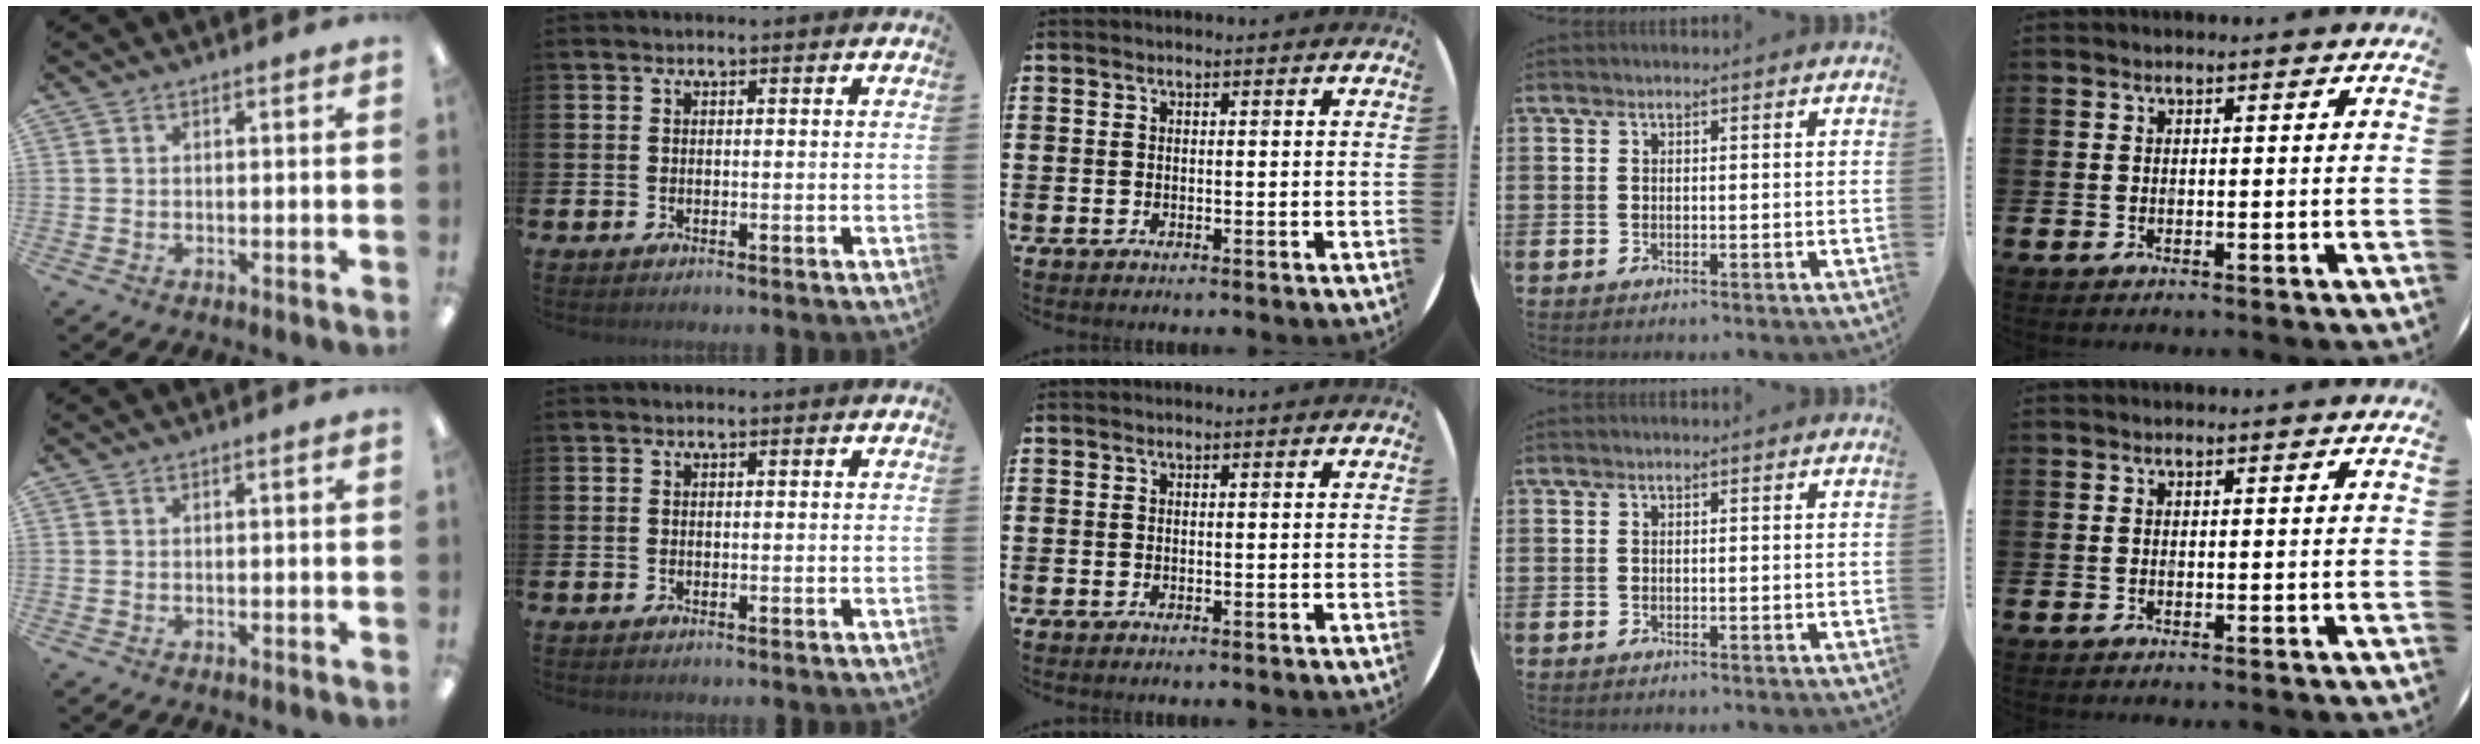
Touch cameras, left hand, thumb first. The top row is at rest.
{}